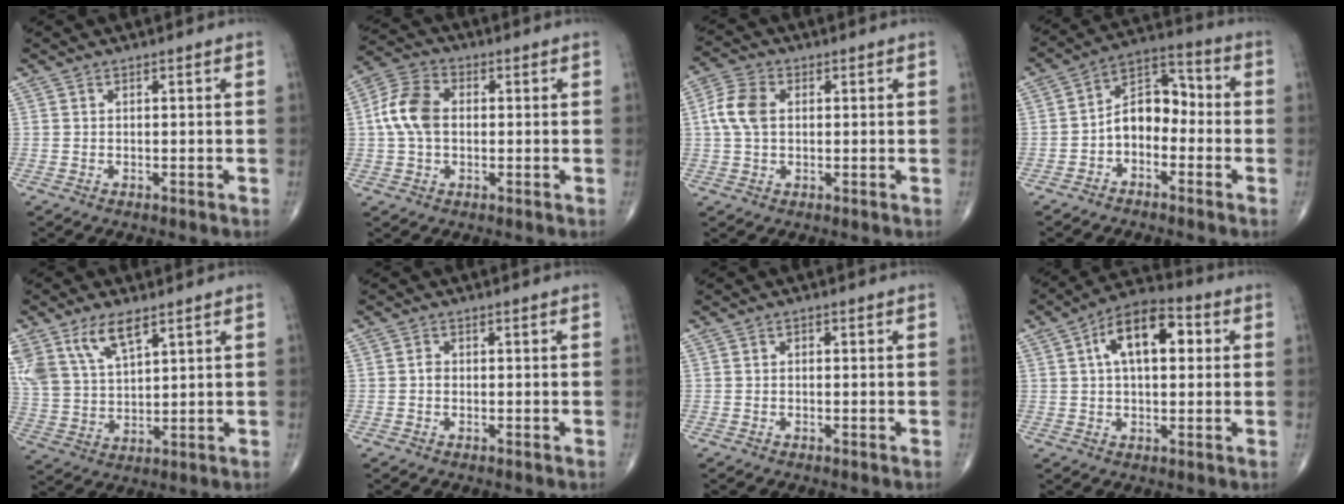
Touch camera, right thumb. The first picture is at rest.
{"total": 9.0, "force": [0.5, 6.0, 6.6], "torque": [-0.133, 0.023, 0.003]}
{"total": 6.7, "force": [0.8, 4.5, 5.0], "torque": [-0.109, 0.014, 0.012]}
{"total": 9.2, "force": [-2.2, 6.2, 6.5], "torque": [-0.082, 0.046, -0.055]}
{"total": 11.5, "force": [6.9, 5.2, 7.6], "torque": [-0.144, -0.017, 0.144]}
{"total": 1.1, "force": [-0.1, 0.9, 0.7], "torque": [-0.006, 0.003, -0.005]}
{"total": 0.7, "force": [0.0, 0.5, 0.5], "torque": [-0.003, 0.002, -0.003]}
{"total": 13.0, "force": [3.2, 6.8, 10.6], "torque": [-0.159, 0.023, 0.044]}